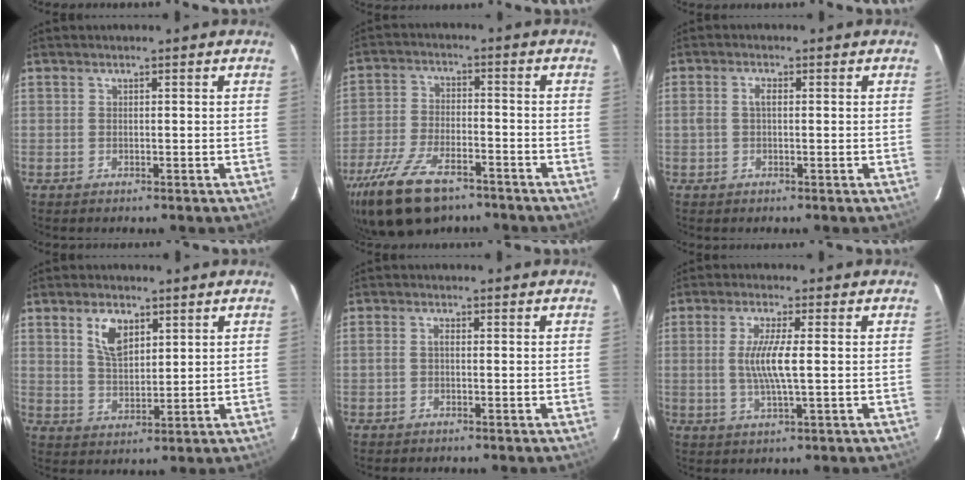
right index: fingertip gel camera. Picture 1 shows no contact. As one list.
[{"total": 16.9, "force": [-11.9, 7.4, 9.5], "torque": [-0.214, -0.031, -0.211]}, {"total": 1.7, "force": [-0.1, 0.9, 1.4], "torque": [-0.029, 0.006, -0.003]}, {"total": 6.7, "force": [3.3, 3.5, 4.7], "torque": [-0.084, 0.006, 0.066]}, {"total": 1.2, "force": [-0.3, 0.7, 1.0], "torque": [-0.020, 0.006, -0.008]}, {"total": 6.5, "force": [0.1, 0.5, 6.5], "torque": [-0.123, -0.005, 0.002]}]